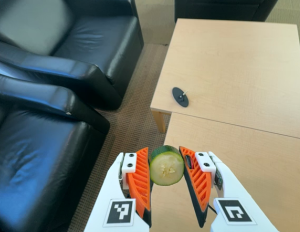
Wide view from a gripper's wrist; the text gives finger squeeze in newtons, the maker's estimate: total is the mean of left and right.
{"total": 11.4, "left": 10.5, "right": 12.4}